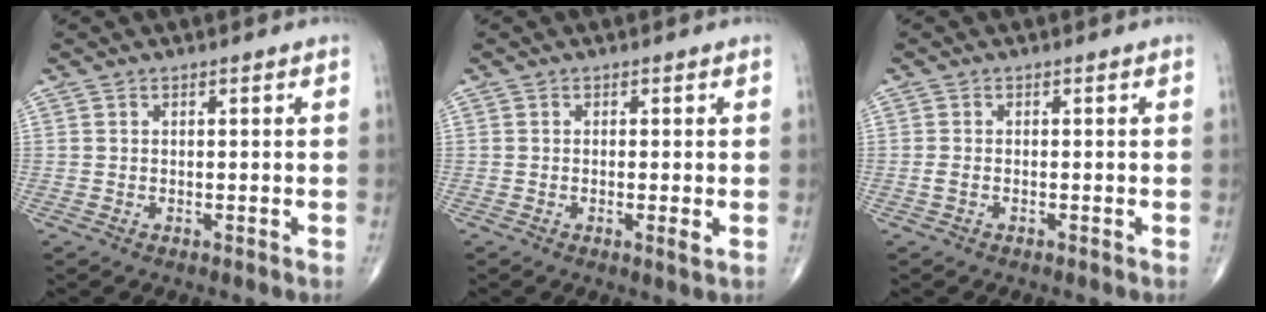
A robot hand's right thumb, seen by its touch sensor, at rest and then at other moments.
{"total": 1.6, "force": [-0.3, 0.2, 1.6], "torque": [-0.031, -0.007, -0.008]}
{"total": 1.0, "force": [-0.3, 0.6, 0.8], "torque": [-0.022, 0.003, -0.007]}